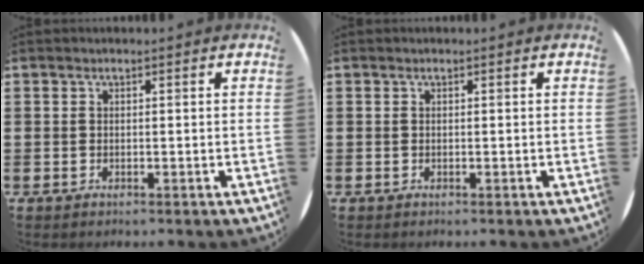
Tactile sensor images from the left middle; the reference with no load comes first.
{"total": 0.0}